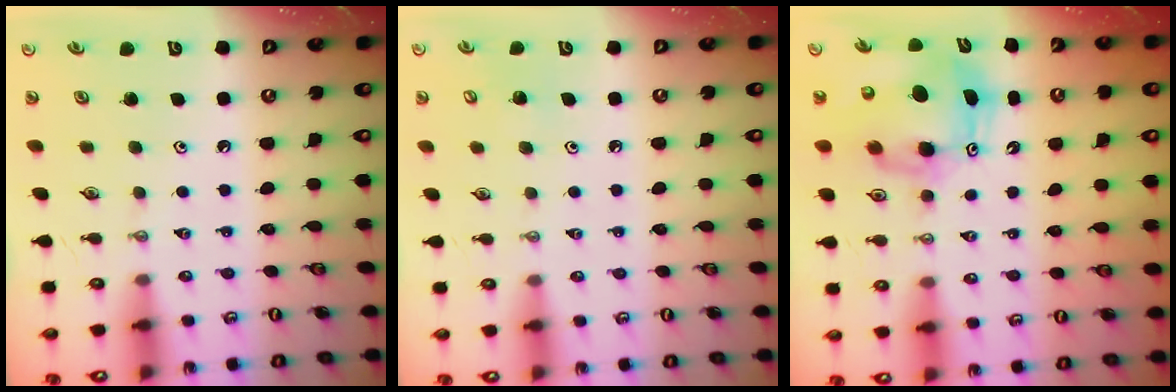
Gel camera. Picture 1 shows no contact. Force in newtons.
{"total": 4.3, "press": 4.3, "slide": 0.4}
{"total": 10.2, "press": 9.9, "slide": 2.3}